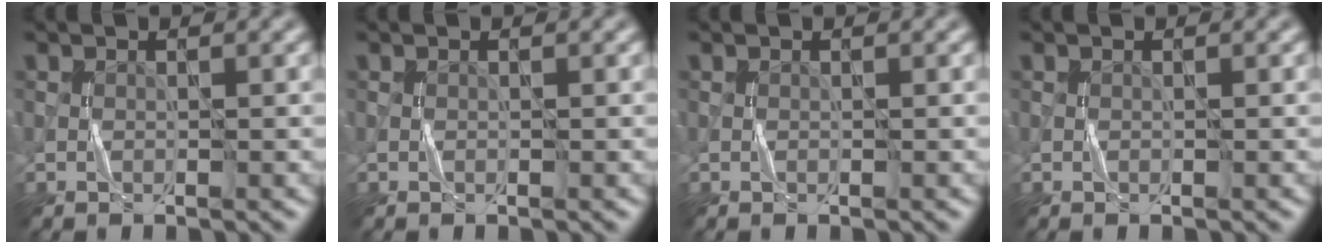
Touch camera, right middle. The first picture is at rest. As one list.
[{"total": 0.0}, {"total": 0.0}, {"total": 0.0}]